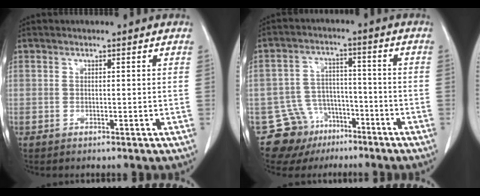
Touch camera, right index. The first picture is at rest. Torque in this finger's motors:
{"motor_torque": [-0.54, -0.02, -1.05, -0.21]}